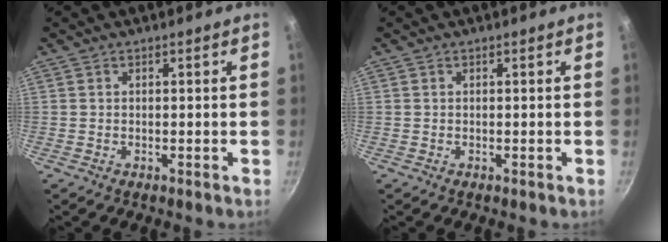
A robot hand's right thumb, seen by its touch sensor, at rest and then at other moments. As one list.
[{"total": 0.0}]